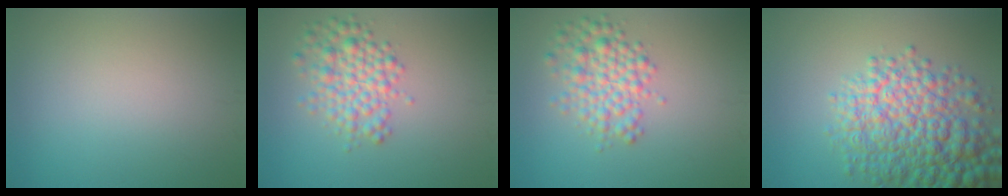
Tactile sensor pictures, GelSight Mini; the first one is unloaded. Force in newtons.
{"total": 4.1, "press": 4.1, "slide": 0.1}
{"total": 4.1, "press": 4.1, "slide": 0.1}
{"total": 9.7, "press": 9.7, "slide": 0.3}